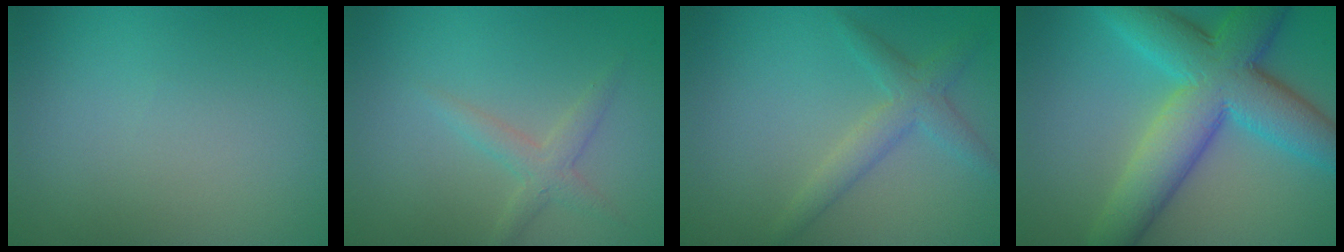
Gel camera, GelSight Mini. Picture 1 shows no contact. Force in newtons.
{"total": 1.8, "press": 1.8, "slide": 0.0}
{"total": 2.6, "press": 2.6, "slide": 0.1}
{"total": 10.1, "press": 10.1, "slide": 0.3}